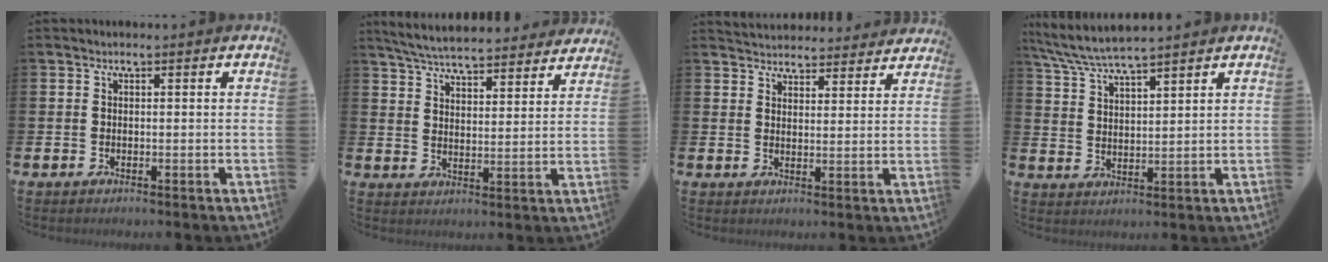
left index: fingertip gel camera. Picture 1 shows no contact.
{"total": 6.3, "force": [6.1, 0.7, 1.1], "torque": [-0.049, -0.036, 0.109]}
{"total": 4.4, "force": [4.3, 0.8, -0.2], "torque": [0.002, -0.028, 0.076]}
{"total": 5.6, "force": [5.3, 0.2, 1.8], "torque": [-0.057, -0.021, 0.096]}